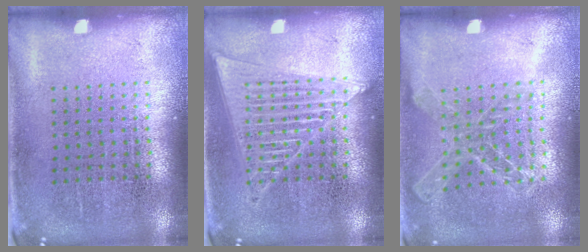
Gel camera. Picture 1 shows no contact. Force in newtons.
{"total": 2.9, "press": 2.9, "slide": 0.3}
{"total": 1.1, "press": 1.1, "slide": 0.0}